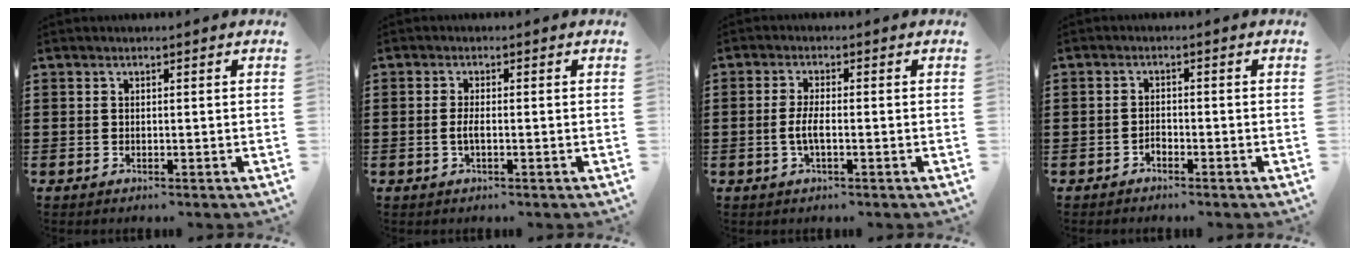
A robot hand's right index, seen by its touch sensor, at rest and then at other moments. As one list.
[{"total": 1.9, "force": [-0.4, 0.4, 1.9], "torque": [-0.041, -0.003, -0.009]}, {"total": 3.2, "force": [-0.7, 0.7, 3.0], "torque": [-0.067, -0.002, -0.018]}, {"total": 1.3, "force": [-1.1, 0.6, 0.3], "torque": [-0.010, 0.000, -0.023]}]